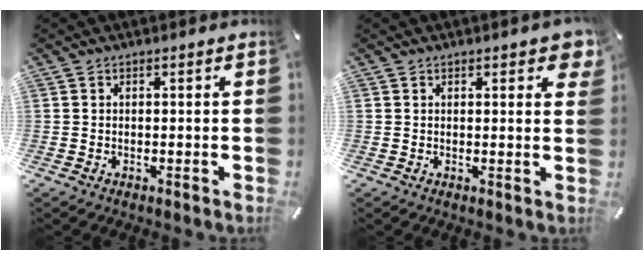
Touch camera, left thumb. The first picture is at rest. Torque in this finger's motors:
{"motor_torque": [0.23, -0.04, 0.24, 0.10, -0.01]}